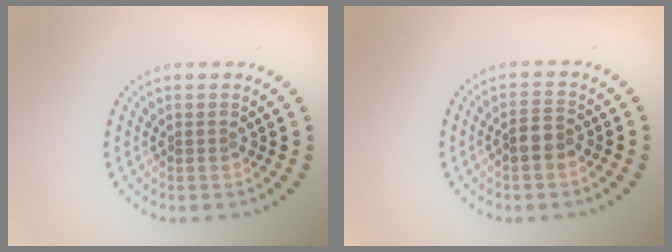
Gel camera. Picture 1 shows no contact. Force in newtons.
{"total": 1.9, "press": 1.7, "slide": 0.8}